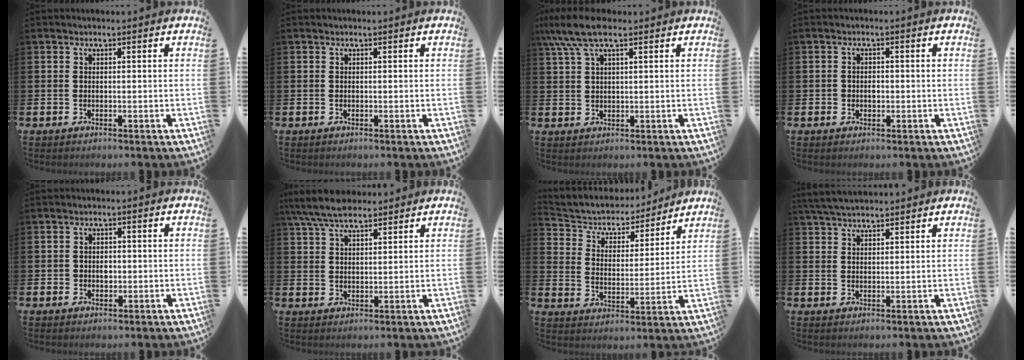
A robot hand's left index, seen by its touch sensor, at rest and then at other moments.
{"total": 0.0}
{"total": 6.7, "force": [4.4, 2.1, 4.5], "torque": [-0.094, -0.003, 0.078]}
{"total": 1.4, "force": [-0.1, 1.2, 0.7], "torque": [-0.002, 0.004, -0.007]}
{"total": 1.5, "force": [0.0, 1.4, 0.7], "torque": [0.004, 0.001, -0.006]}
{"total": 7.0, "force": [6.0, 2.0, 2.8], "torque": [-0.066, -0.018, 0.111]}
{"total": 5.7, "force": [5.2, 2.0, 0.8], "torque": [-0.048, -0.045, 0.085]}
{"total": 4.3, "force": [4.0, 1.0, 1.2], "torque": [-0.036, -0.008, 0.077]}